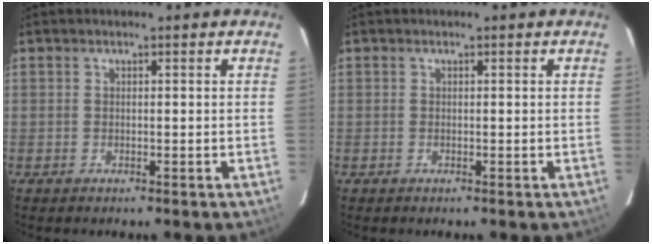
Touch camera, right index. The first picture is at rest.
{"total": 0.0}